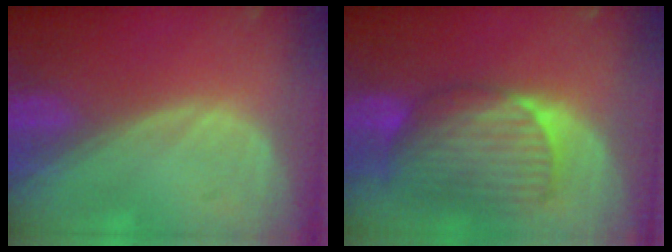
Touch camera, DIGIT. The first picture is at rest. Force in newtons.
{"total": 9.0, "press": 8.5, "slide": 2.9}